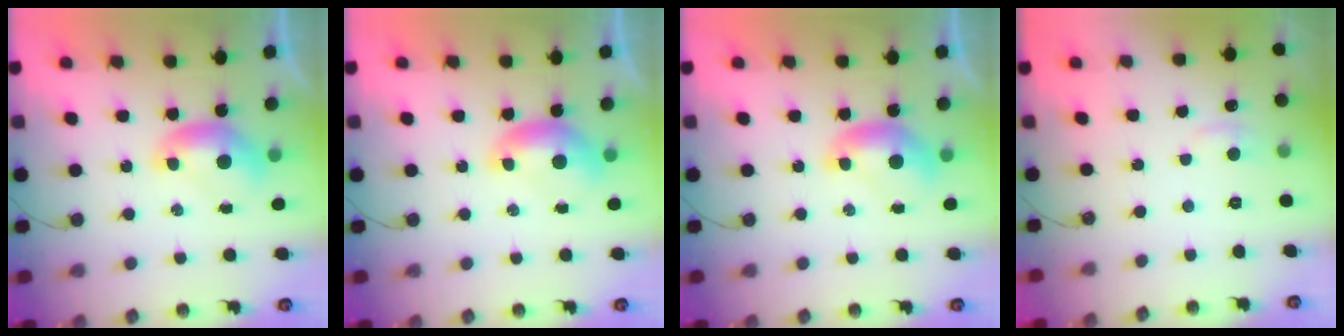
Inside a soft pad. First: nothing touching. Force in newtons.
{"total": 0.0}
{"total": 0.0}
{"total": 2.0, "press": 1.9, "slide": 0.6}